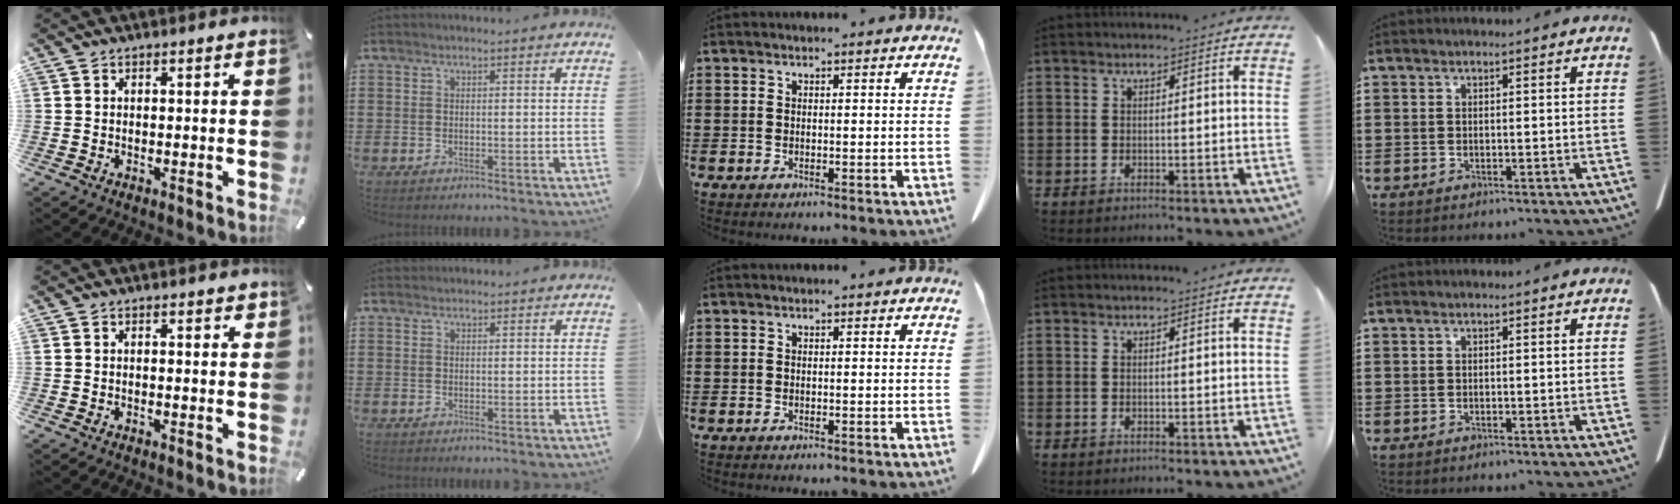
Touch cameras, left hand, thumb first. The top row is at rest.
{"thumb": {"total": 0.8, "force": [0.2, 0.3, 0.7], "torque": [-0.007, 0.000, 0.000]}, "index": {"total": 0.5, "force": [0.5, 0.1, 0.0], "torque": [-0.002, 0.001, 0.011]}}